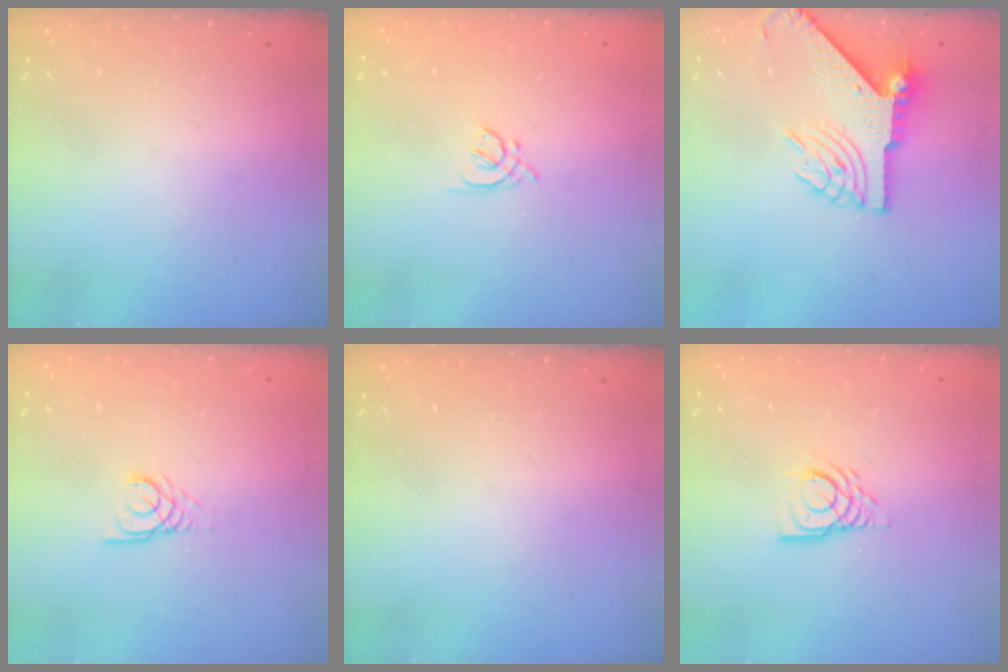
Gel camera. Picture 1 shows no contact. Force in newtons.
{"total": 1.8, "press": 1.7, "slide": 0.5}
{"total": 9.2, "press": 9.2, "slide": 1.1}
{"total": 2.6, "press": 2.6, "slide": 0.2}
{"total": 0.0}
{"total": 8.1, "press": 8.1, "slide": 0.7}